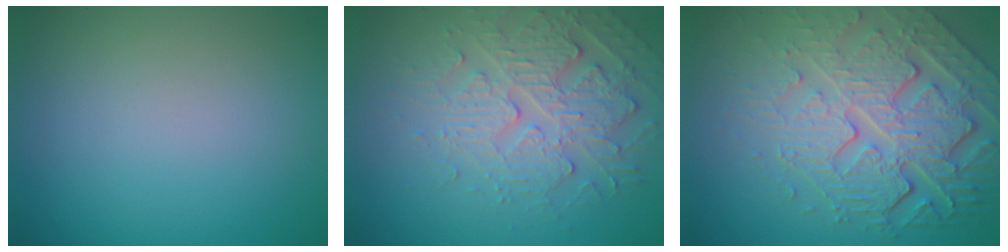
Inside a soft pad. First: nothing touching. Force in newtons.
{"total": 4.3, "press": 3.8, "slide": 2.0}
{"total": 8.3, "press": 5.8, "slide": 6.0}